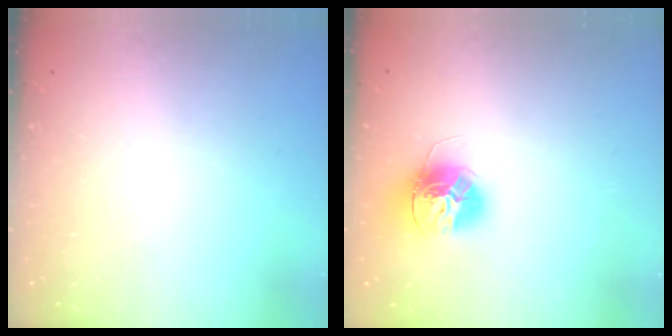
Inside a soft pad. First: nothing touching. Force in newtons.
{"total": 13.4, "press": 13.4, "slide": 1.2}